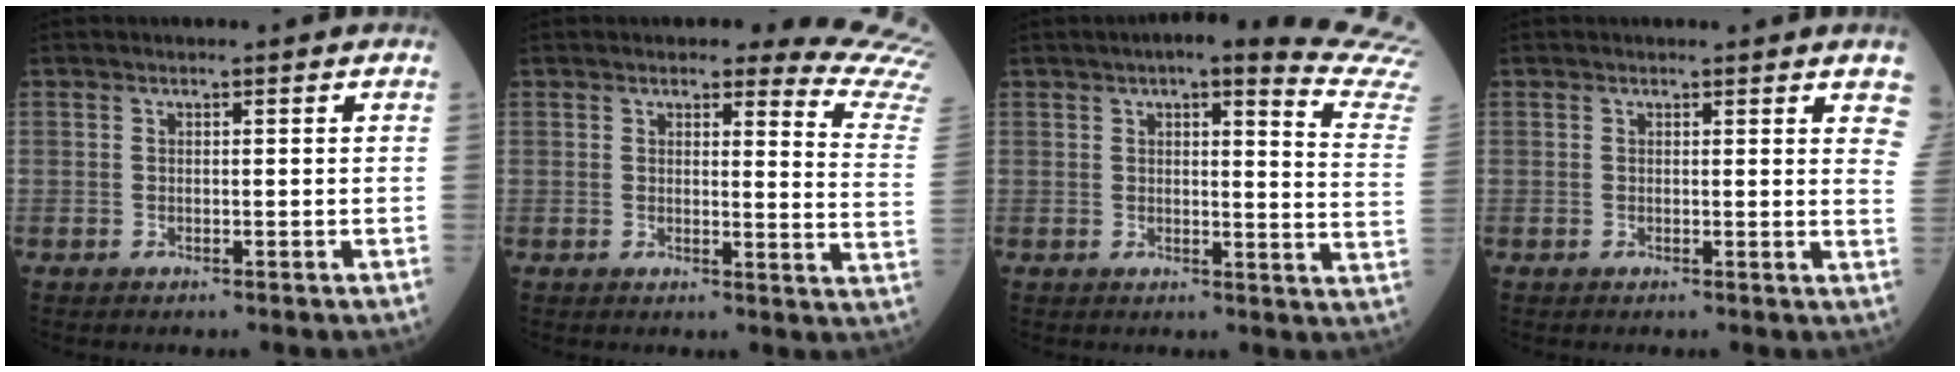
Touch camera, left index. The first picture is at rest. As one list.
[{"total": 13.1, "force": [12.7, 0.6, 3.2], "torque": [-0.009, -0.112, 0.100]}, {"total": 17.9, "force": [16.3, 0.6, 7.5], "torque": [-0.079, -0.085, 0.158]}, {"total": 5.6, "force": [4.8, 1.1, 2.6], "torque": [-0.018, -0.021, 0.029]}]